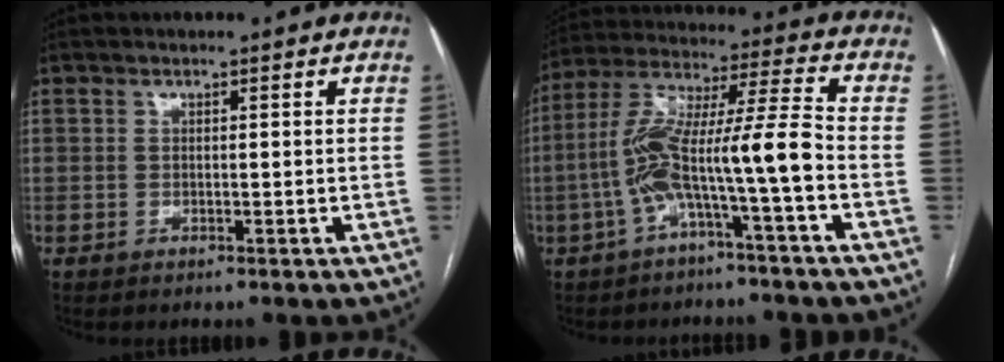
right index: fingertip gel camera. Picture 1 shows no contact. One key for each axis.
{"total": 12.0, "fx": -3.8, "fy": -0.2, "fz": 11.4, "tx": -0.224, "ty": 0.034, "tz": -0.073}